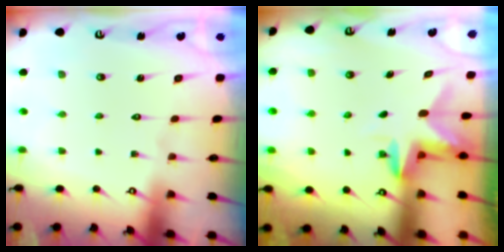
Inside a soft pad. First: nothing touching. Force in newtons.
{"total": 3.2, "press": 3.2, "slide": 0.3}